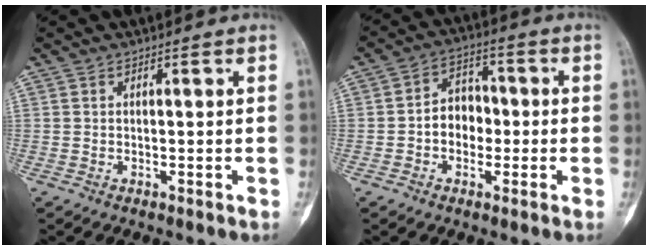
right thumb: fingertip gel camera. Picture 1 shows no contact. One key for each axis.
{"total": 7.0, "fx": -1.0, "fy": 5.5, "fz": 4.3, "tx": -0.032, "ty": 0.026, "tz": -0.029}